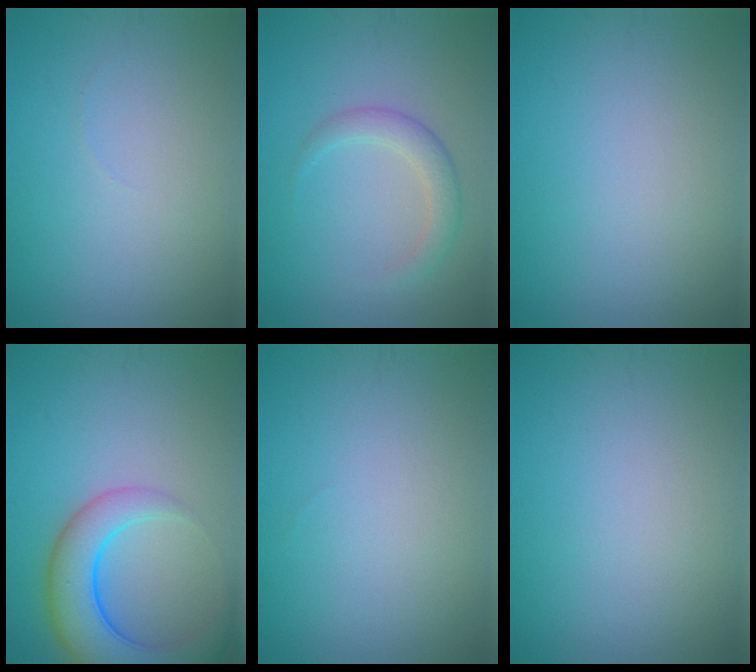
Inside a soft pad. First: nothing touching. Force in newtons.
{"total": 2.5, "press": 2.5, "slide": 0.2}
{"total": 0.0}
{"total": 6.8, "press": 6.8, "slide": 0.4}
{"total": 0.0}
{"total": 0.0}